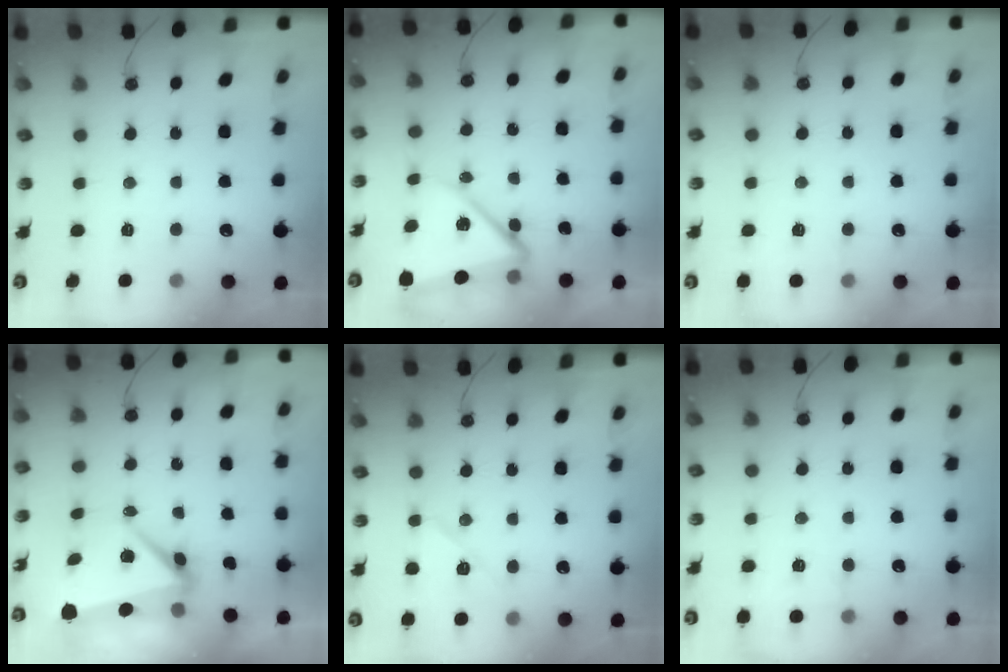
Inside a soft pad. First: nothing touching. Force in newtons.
{"total": 12.2, "press": 12.1, "slide": 1.6}
{"total": 3.5, "press": 3.1, "slide": 1.8}
{"total": 7.5, "press": 7.4, "slide": 1.2}
{"total": 8.5, "press": 8.4, "slide": 1.1}
{"total": 4.0, "press": 3.3, "slide": 2.3}